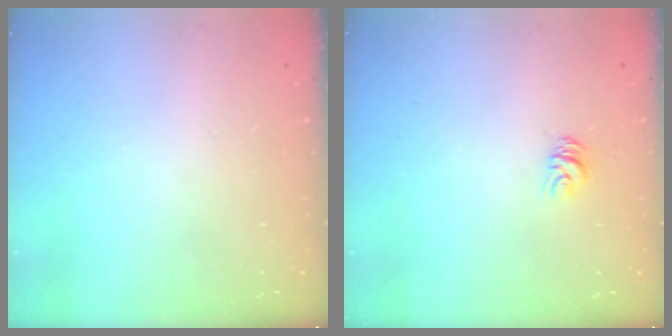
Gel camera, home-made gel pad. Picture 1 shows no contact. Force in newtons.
{"total": 4.9, "press": 4.9, "slide": 0.2}